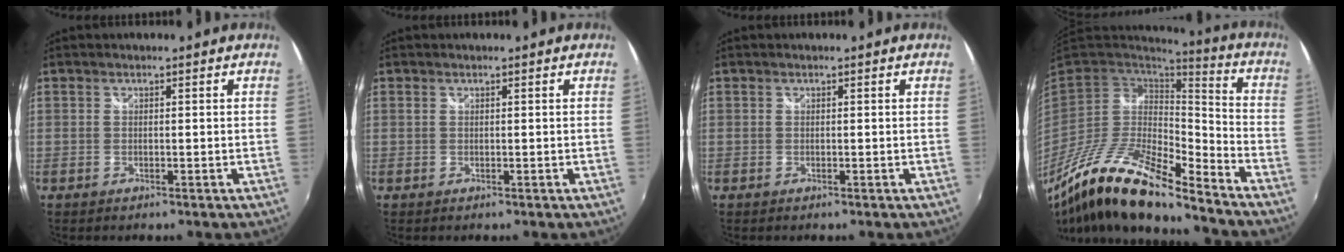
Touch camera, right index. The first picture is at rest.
{"total": 0.0}
{"total": 0.0}
{"total": 19.8, "force": [-14.5, 4.1, 12.9], "torque": [-0.243, -0.041, -0.279]}